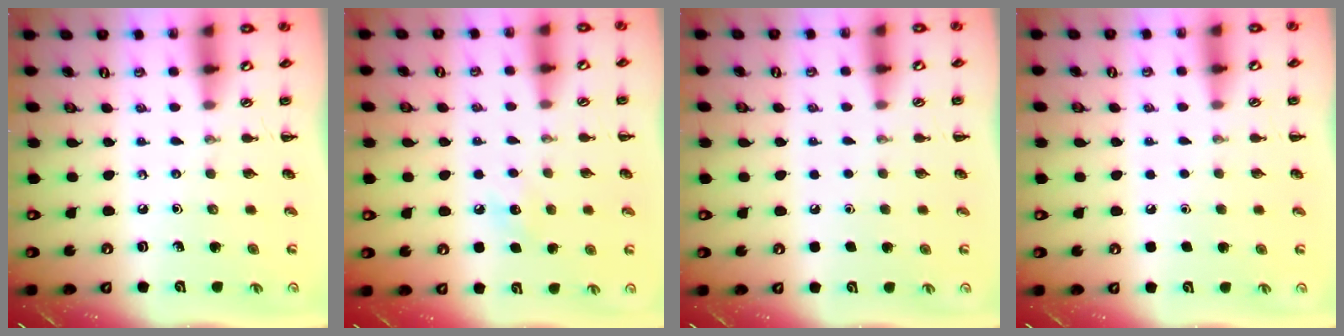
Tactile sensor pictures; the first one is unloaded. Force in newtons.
{"total": 6.2, "press": 5.9, "slide": 1.8}
{"total": 1.7, "press": 1.7, "slide": 0.1}
{"total": 1.7, "press": 1.7, "slide": 0.1}